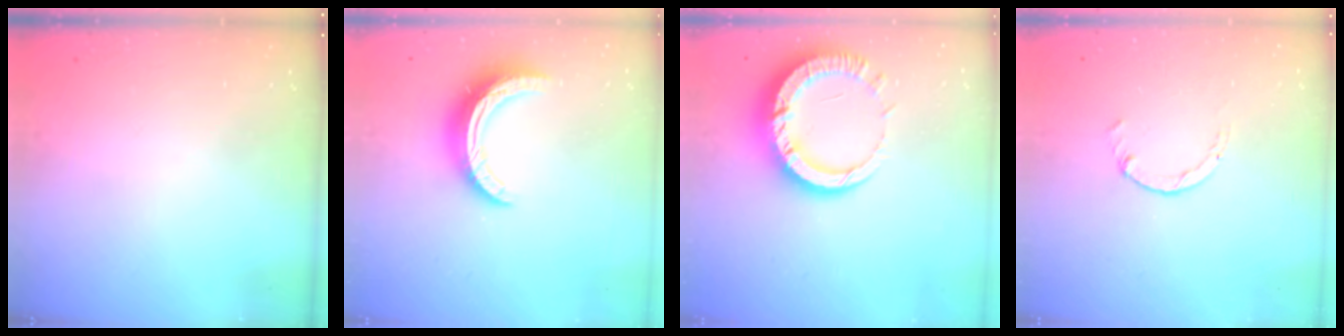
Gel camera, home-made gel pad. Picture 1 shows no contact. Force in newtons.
{"total": 12.2, "press": 12.1, "slide": 0.9}
{"total": 15.0, "press": 15.0, "slide": 1.4}
{"total": 0.7, "press": 0.7, "slide": 0.2}